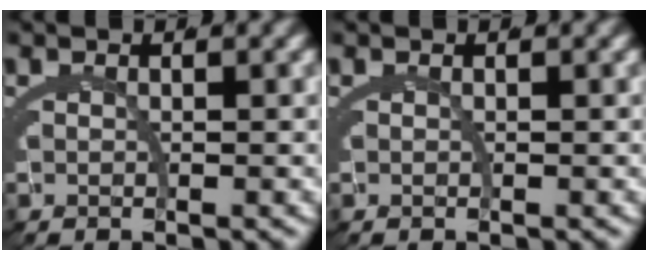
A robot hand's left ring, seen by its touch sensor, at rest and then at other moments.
{"total": 0.0}